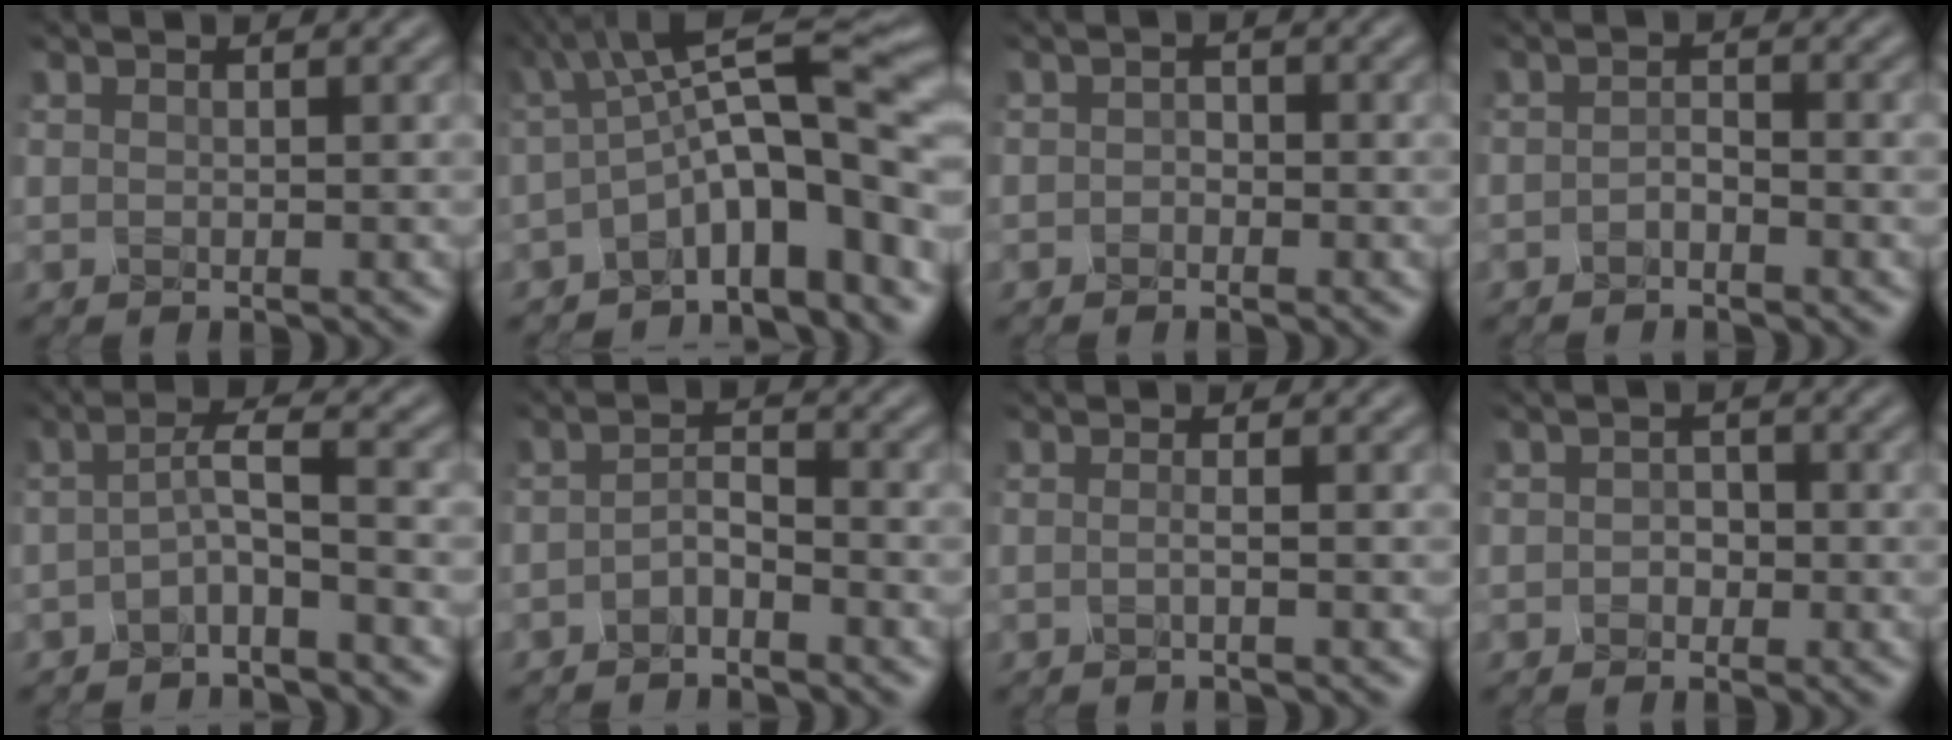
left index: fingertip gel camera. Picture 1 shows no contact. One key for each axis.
{"total": 10.5, "fx": -1.8, "fy": 3.0, "fz": 9.9, "tx": -0.136, "ty": 0.021, "tz": -0.047}
{"total": 1.2, "fx": -0.8, "fy": 0.8, "fz": 0.4, "tx": -0.004, "ty": 0.003, "tz": -0.022}
{"total": 1.5, "fx": -1.4, "fy": 0.5, "fz": 0.5, "tx": -0.012, "ty": 0.001, "tz": -0.030}
{"total": 2.6, "fx": -1.5, "fy": 0.2, "fz": 2.1, "tx": -0.043, "ty": 0.006, "tz": -0.036}
{"total": 2.1, "fx": -1.9, "fy": 0.5, "fz": 0.8, "tx": -0.017, "ty": 0.006, "tz": -0.041}
{"total": 1.1, "fx": -0.8, "fy": 0.2, "fz": 0.7, "tx": -0.010, "ty": -0.001, "tz": -0.027}
{"total": 1.7, "fx": -0.8, "fy": 1.3, "fz": 0.6, "tx": -0.010, "ty": 0.001, "tz": -0.023}